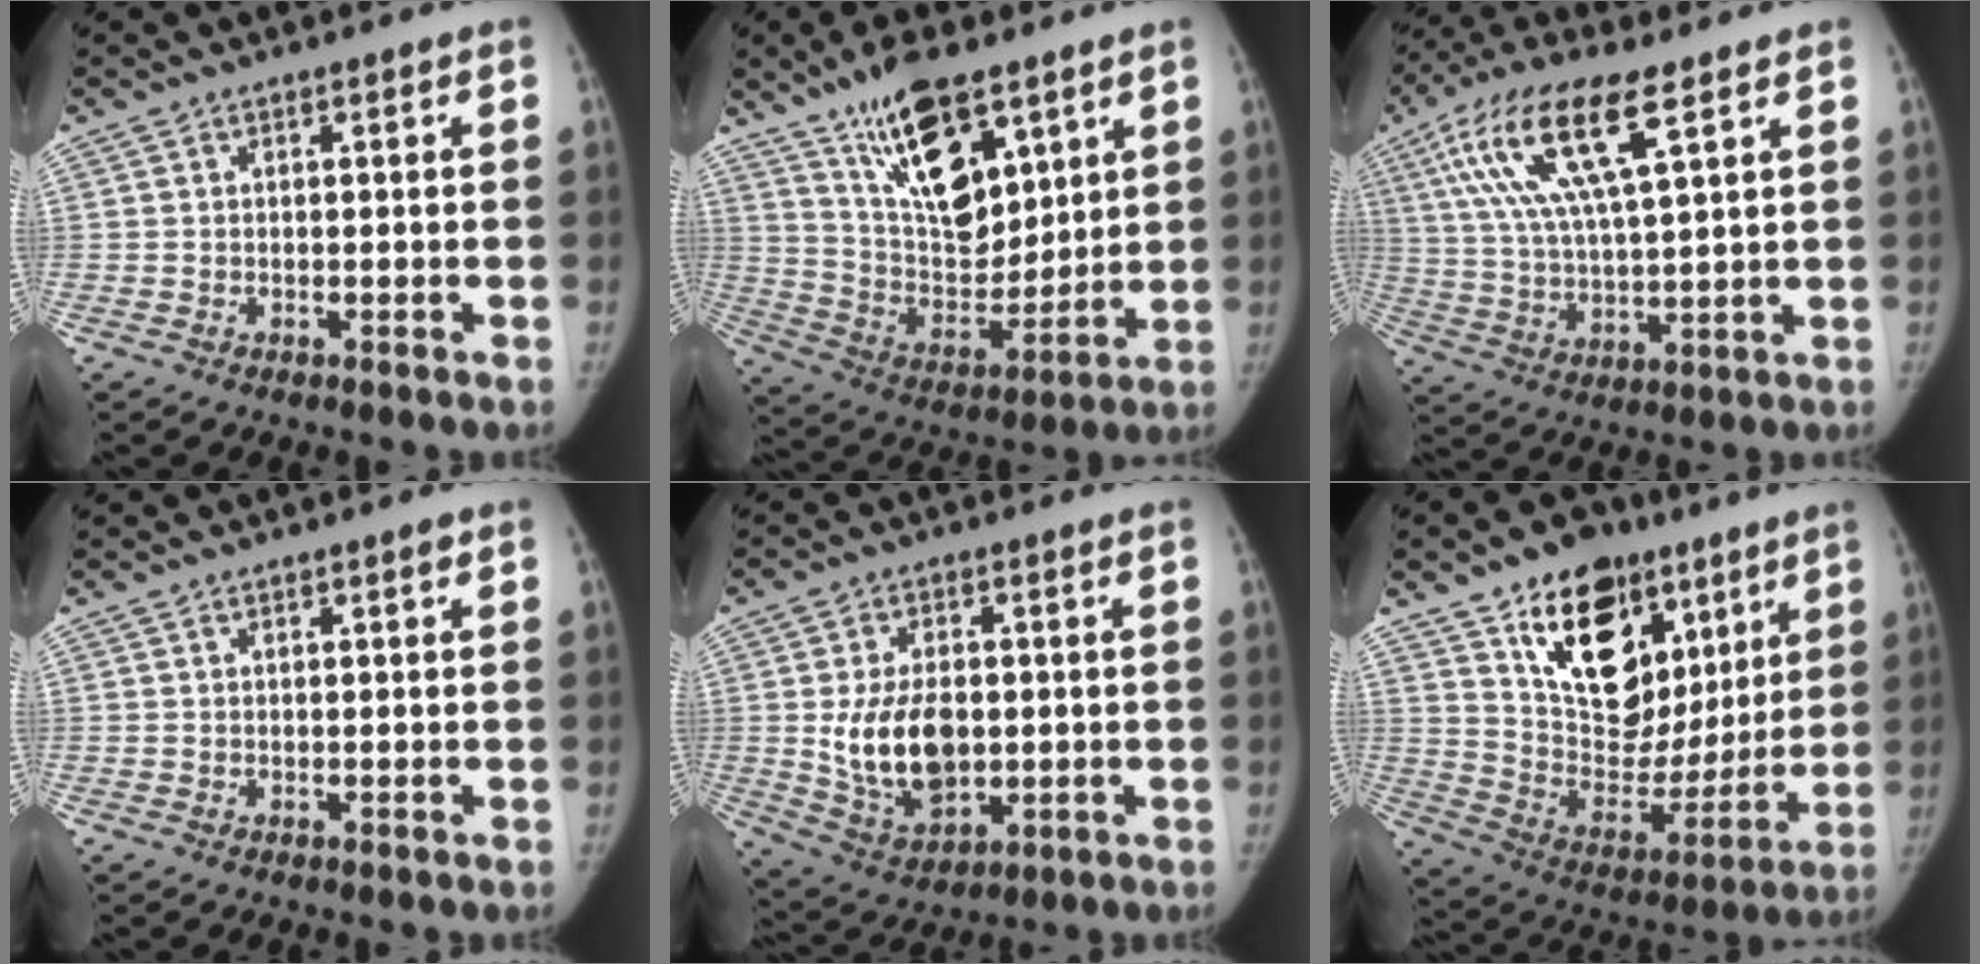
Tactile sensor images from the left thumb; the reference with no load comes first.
{"total": 18.4, "force": [10.9, 8.1, 12.4], "torque": [-0.169, -0.060, 0.207]}
{"total": 16.8, "force": [7.7, 4.9, 14.1], "torque": [-0.284, -0.011, 0.146]}
{"total": 0.8, "force": [0.5, 0.3, 0.6], "torque": [-0.004, 0.000, 0.007]}
{"total": 13.0, "force": [0.0, 8.2, 10.1], "torque": [-0.157, -0.010, 0.016]}
{"total": 23.6, "force": [12.1, 15.1, 13.5], "torque": [-0.152, -0.036, 0.208]}